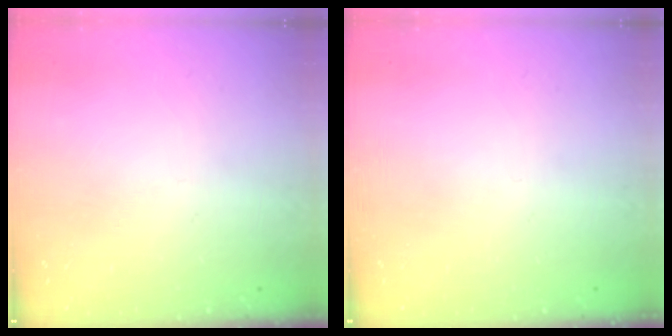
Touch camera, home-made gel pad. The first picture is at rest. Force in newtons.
{"total": 0.0}